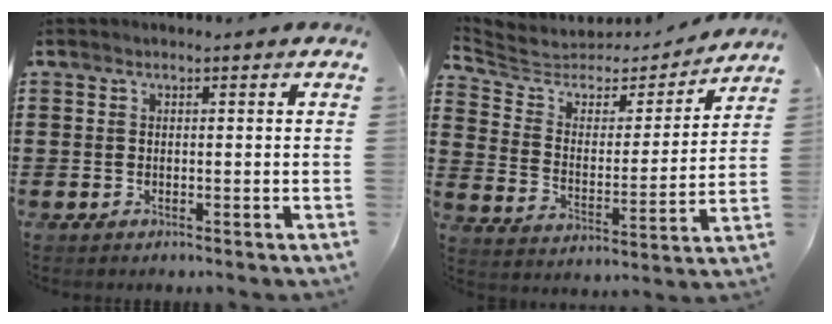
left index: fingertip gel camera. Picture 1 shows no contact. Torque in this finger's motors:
{"motor_torque": [-1.10, 1.04, -0.06, -0.01]}